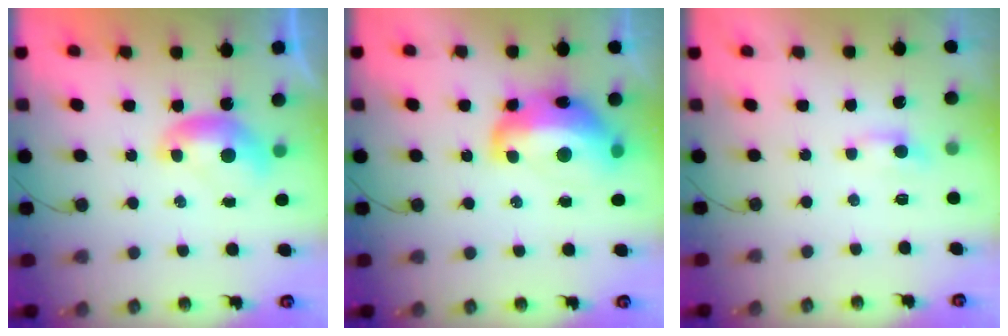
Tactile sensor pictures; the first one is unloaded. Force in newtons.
{"total": 10.7, "press": 10.7, "slide": 1.3}
{"total": 0.8, "press": 0.6, "slide": 0.5}